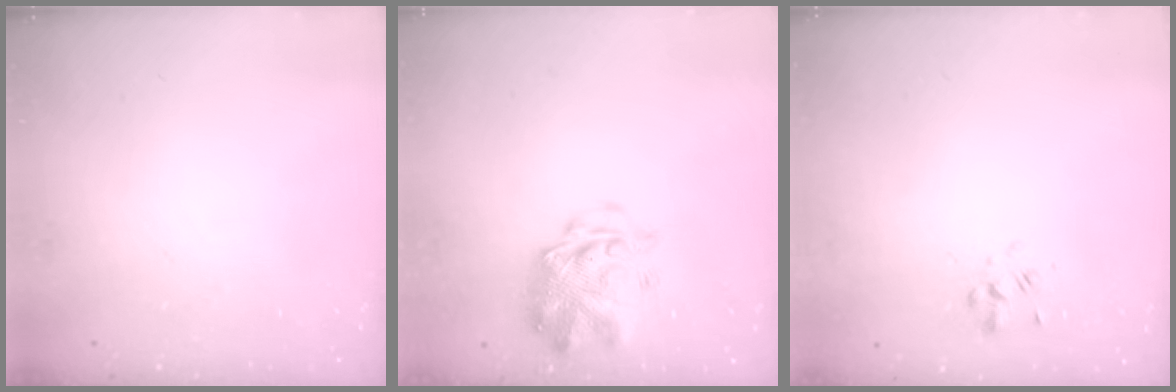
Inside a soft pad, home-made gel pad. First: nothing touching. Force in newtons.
{"total": 3.9, "press": 3.5, "slide": 1.8}
{"total": 0.9, "press": 0.7, "slide": 0.6}